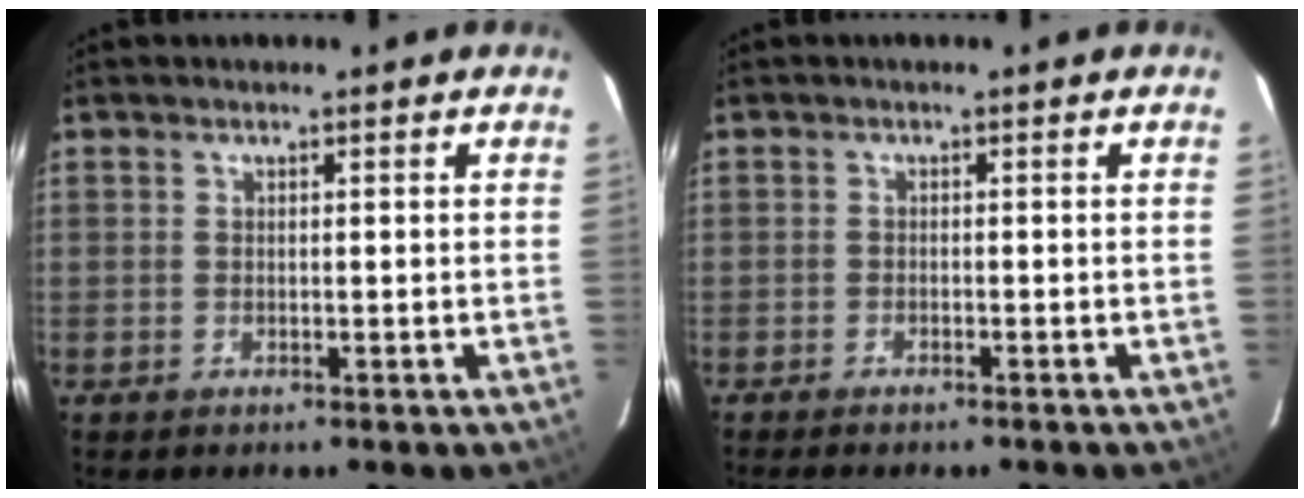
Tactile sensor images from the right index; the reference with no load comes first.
{"total": 3.3, "force": [-2.9, 1.0, 1.4], "torque": [-0.037, -0.009, -0.046]}